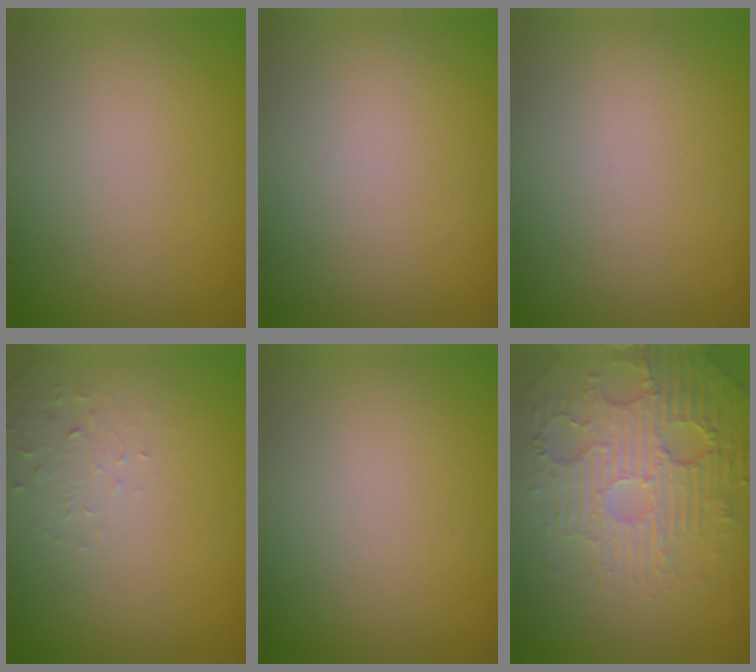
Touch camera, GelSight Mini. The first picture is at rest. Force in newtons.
{"total": 0.0}
{"total": 0.0}
{"total": 1.6, "press": 1.6, "slide": 0.4}
{"total": 0.0}
{"total": 5.8, "press": 3.9, "slide": 4.3}